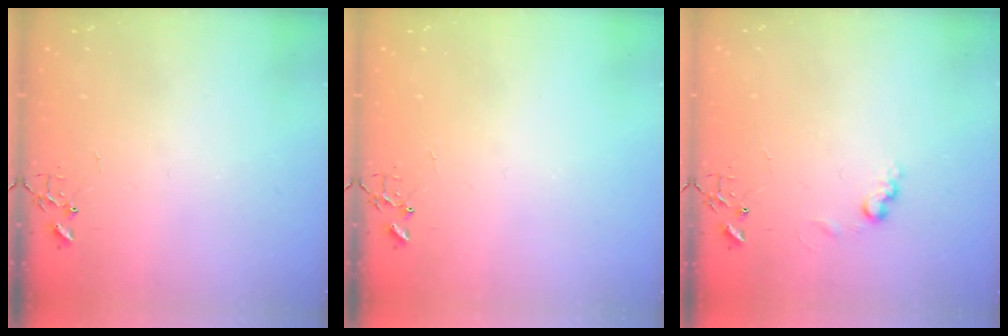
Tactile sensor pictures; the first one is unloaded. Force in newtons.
{"total": 0.0}
{"total": 6.4, "press": 6.4, "slide": 0.5}